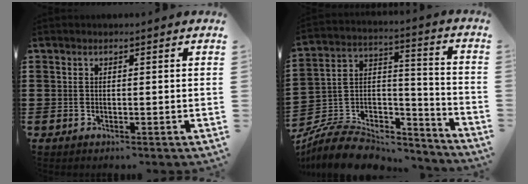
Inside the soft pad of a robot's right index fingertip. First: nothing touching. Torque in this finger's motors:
{"motor_torque": [-0.78, 0.87, -1.05, -0.21]}